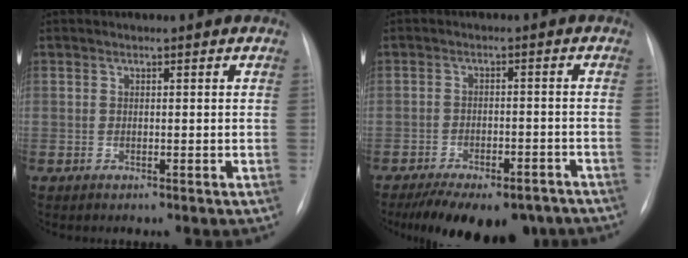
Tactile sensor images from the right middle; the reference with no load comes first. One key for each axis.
{"total": 16.6, "fx": -13.0, "fy": 6.8, "fz": 7.9, "tx": -0.135, "ty": -0.006, "tz": -0.170}